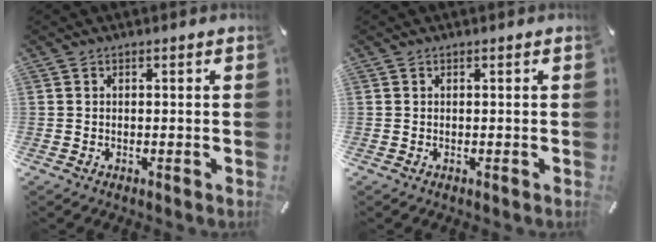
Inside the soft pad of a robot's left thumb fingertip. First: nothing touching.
{"total": 0.0}